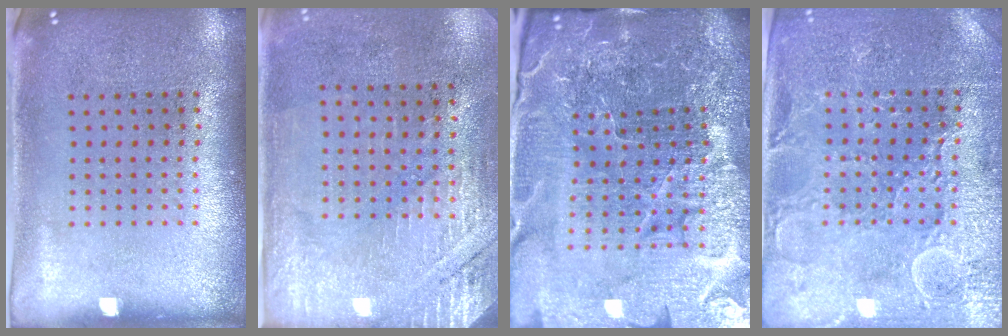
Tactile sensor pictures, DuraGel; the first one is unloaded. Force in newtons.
{"total": 2.7, "press": 2.5, "slide": 1.1}
{"total": 6.5, "press": 5.8, "slide": 3.0}
{"total": 3.4, "press": 3.4, "slide": 0.7}